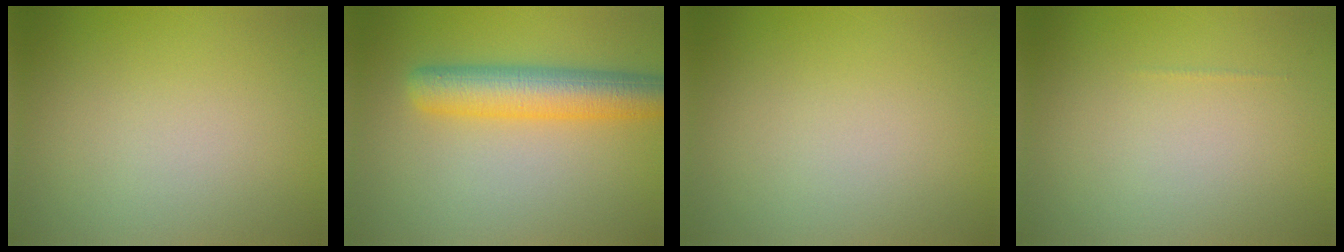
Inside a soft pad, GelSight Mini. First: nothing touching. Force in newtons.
{"total": 6.1, "press": 6.1, "slide": 0.1}
{"total": 0.0}
{"total": 0.0}